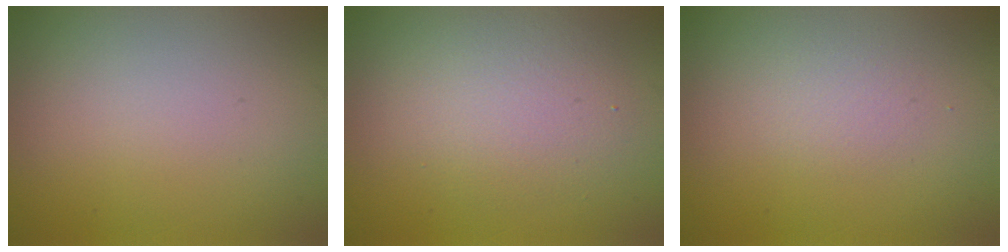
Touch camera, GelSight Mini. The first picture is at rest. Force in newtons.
{"total": 3.7, "press": 3.7, "slide": 0.3}
{"total": 1.3, "press": 1.3, "slide": 0.1}